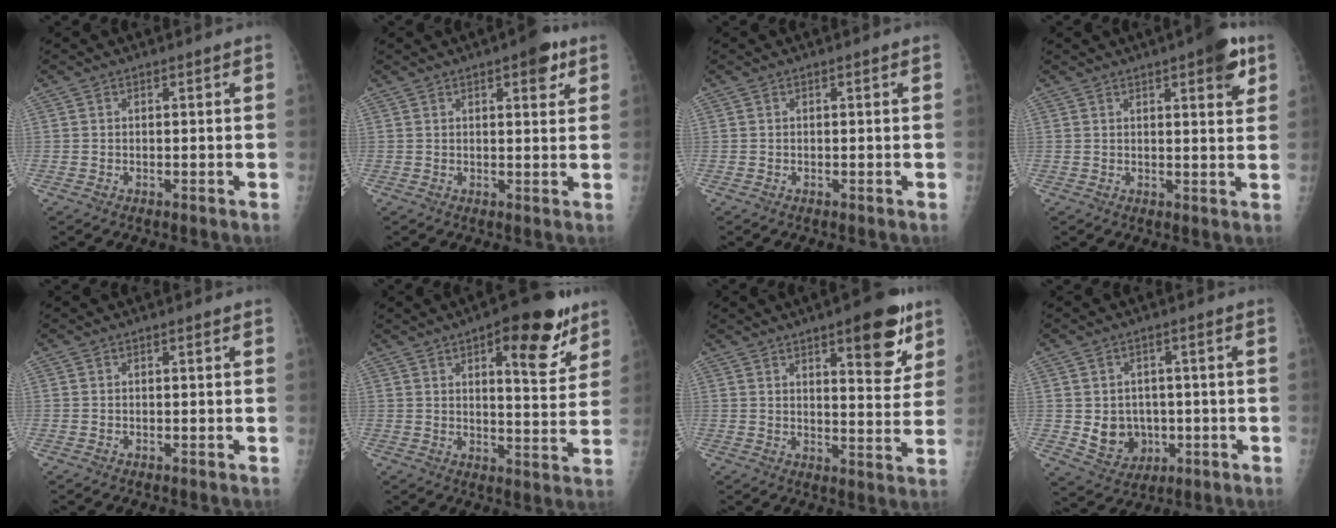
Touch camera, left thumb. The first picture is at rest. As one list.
[{"total": 5.3, "force": [2.8, 2.0, 4.0], "torque": [-0.038, -0.008, 0.030]}, {"total": 0.0}, {"total": 7.3, "force": [3.8, 2.1, 5.9], "torque": [-0.061, -0.012, 0.043]}, {"total": 0.0}, {"total": 13.9, "force": [7.5, 5.0, 10.6], "torque": [-0.110, -0.031, 0.101]}, {"total": 12.5, "force": [6.8, 4.2, 9.5], "torque": [-0.094, -0.035, 0.090]}, {"total": 7.7, "force": [-0.8, 6.7, 3.7], "torque": [-0.024, 0.000, 0.003]}]